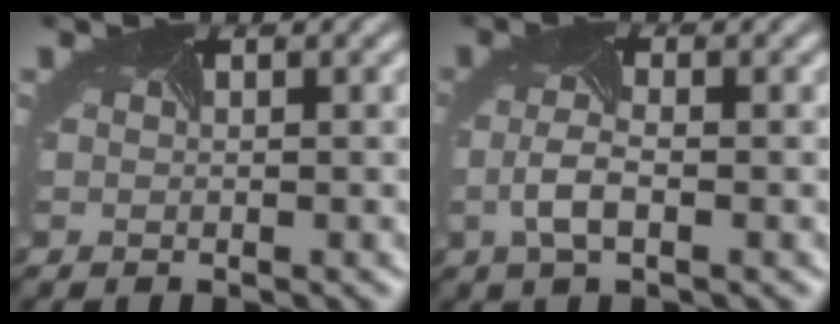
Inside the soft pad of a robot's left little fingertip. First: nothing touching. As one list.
[{"total": 2.7, "force": [-0.7, 0.9, 2.4], "torque": [-0.064, -0.005, -0.015]}]